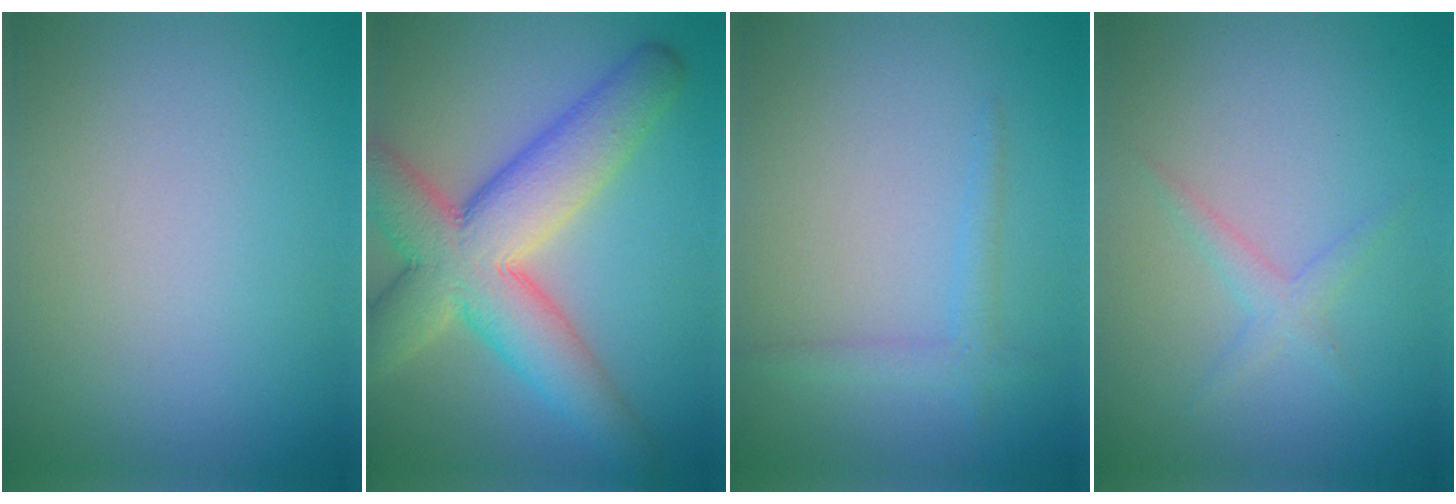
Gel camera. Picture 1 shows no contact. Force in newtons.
{"total": 10.2, "press": 10.2, "slide": 0.8}
{"total": 1.7, "press": 1.7, "slide": 0.1}
{"total": 1.6, "press": 1.6, "slide": 0.1}